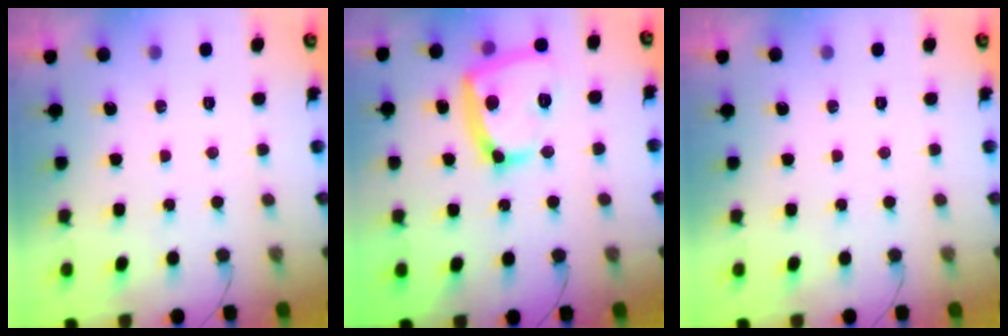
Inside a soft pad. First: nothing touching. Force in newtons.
{"total": 16.1, "press": 16.0, "slide": 1.6}
{"total": 0.0}